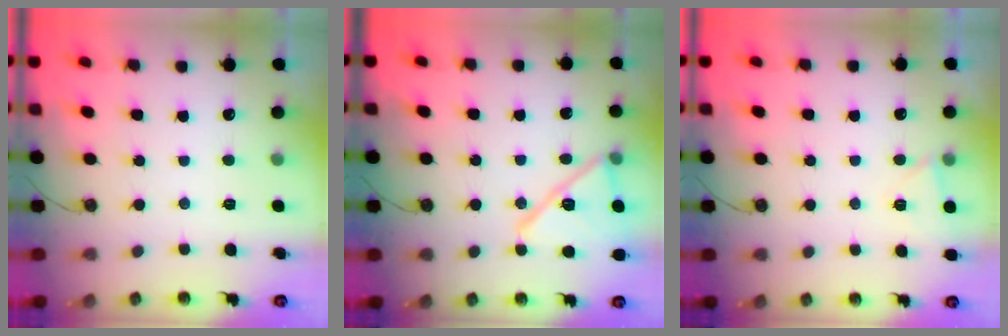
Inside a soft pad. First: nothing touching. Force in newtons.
{"total": 17.0, "press": 13.9, "slide": 9.9}
{"total": 4.0, "press": 4.0, "slide": 0.4}